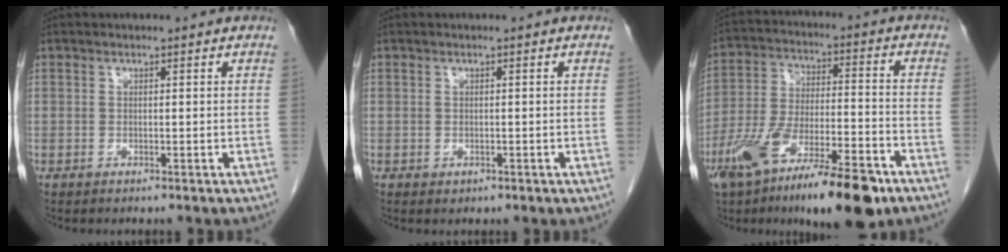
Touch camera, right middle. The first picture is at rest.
{"total": 0.6, "force": [-0.2, 0.5, 0.3], "torque": [-0.007, 0.000, 0.002]}
{"total": 19.1, "force": [-12.0, 3.9, 14.3], "torque": [-0.232, -0.025, -0.208]}